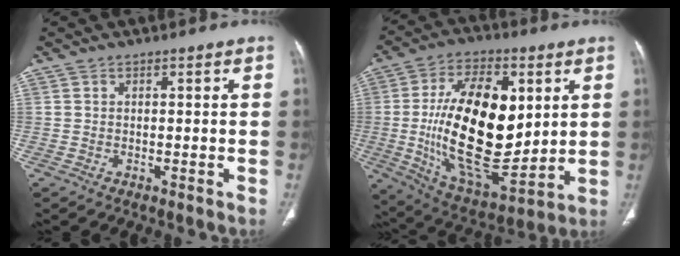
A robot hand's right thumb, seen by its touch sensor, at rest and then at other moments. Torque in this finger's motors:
{"motor_torque": [1.40, 3.62, 2.26, -0.50, 0.31]}